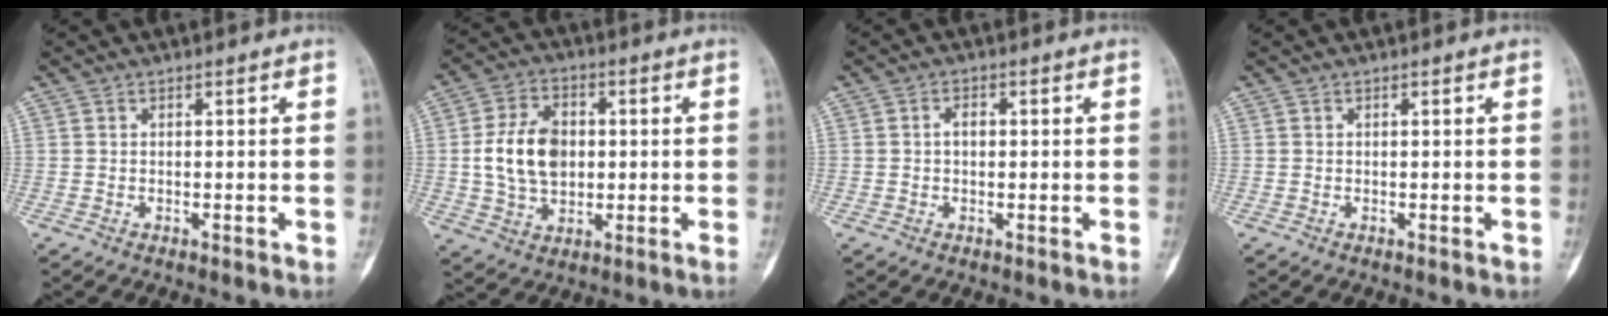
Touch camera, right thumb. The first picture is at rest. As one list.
[{"total": 11.5, "force": [0.4, 7.8, 8.4], "torque": [-0.140, 0.007, 0.010]}, {"total": 2.0, "force": [0.0, 1.3, 1.5], "torque": [-0.018, 0.008, -0.002]}, {"total": 0.0}]